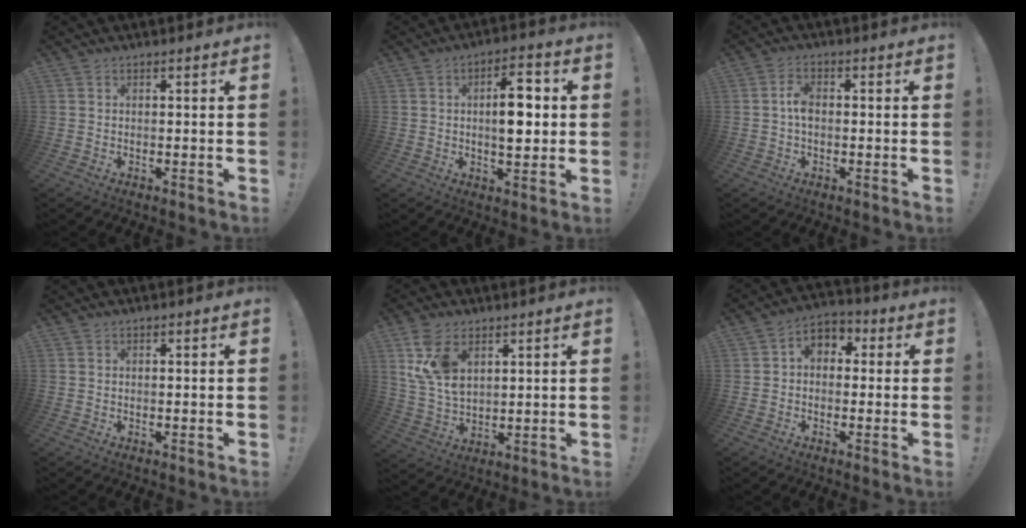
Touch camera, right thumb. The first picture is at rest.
{"total": 9.9, "force": [0.5, 4.6, 8.7], "torque": [-0.117, 0.006, 0.003]}
{"total": 4.2, "force": [-0.2, 2.4, 3.5], "torque": [-0.061, 0.010, -0.003]}
{"total": 0.0}
{"total": 11.6, "force": [5.7, 7.0, 7.3], "torque": [-0.147, -0.018, 0.109]}
{"total": 5.3, "force": [-0.9, 4.3, 2.9], "torque": [-0.046, 0.018, -0.011]}